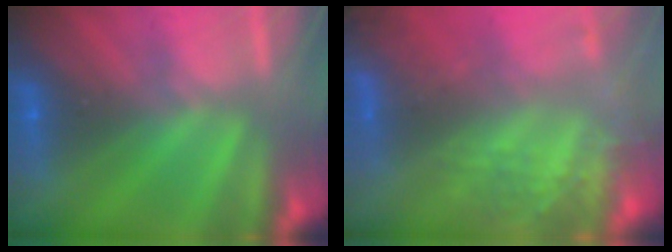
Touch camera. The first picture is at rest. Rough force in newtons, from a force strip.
{"total": 6.0}